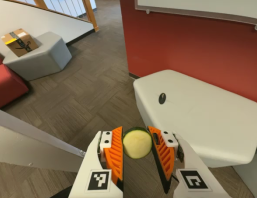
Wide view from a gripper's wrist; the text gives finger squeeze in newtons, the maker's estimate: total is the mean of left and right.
{"total": 13.7, "left": 14.2, "right": 13.3}